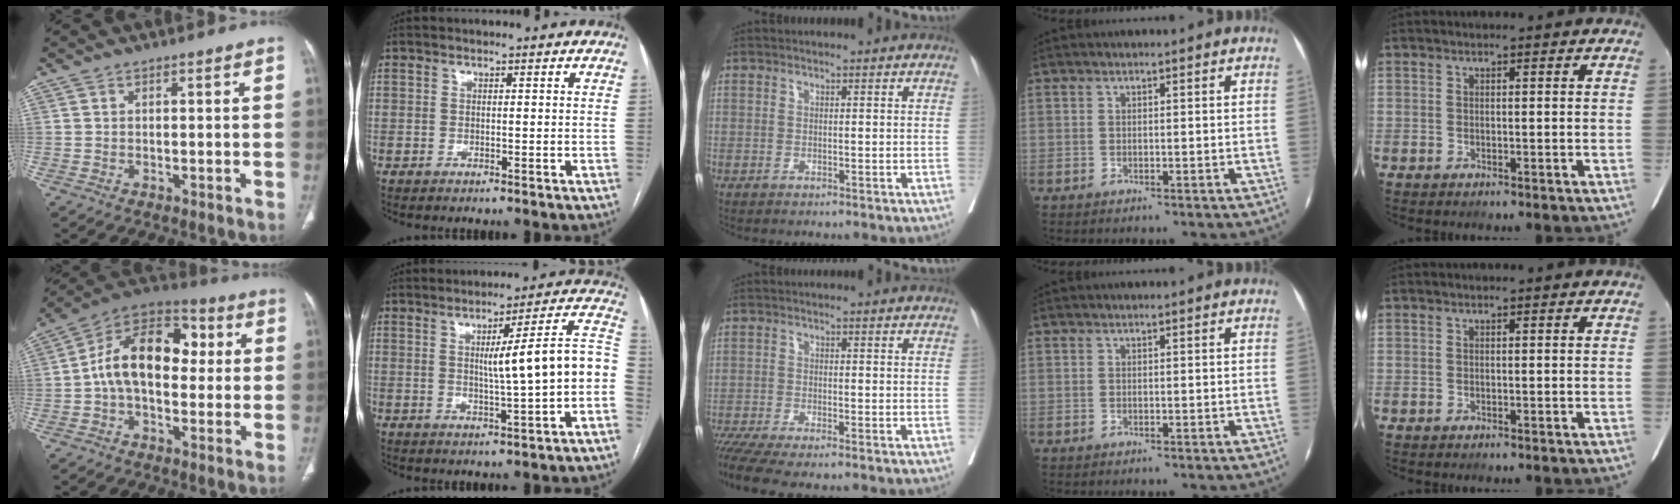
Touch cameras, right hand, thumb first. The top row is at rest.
{"thumb": {"total": 16.6, "force": [1.1, 10.5, 12.8], "torque": [-0.186, 0.042, 0.007]}, "index": {"total": 11.2, "force": [-0.7, 0.0, 11.1], "torque": [-0.147, 0.023, -0.011]}, "middle": {"total": 6.3, "force": [-5.2, 0.2, 3.5], "torque": [-0.059, -0.015, -0.091]}}